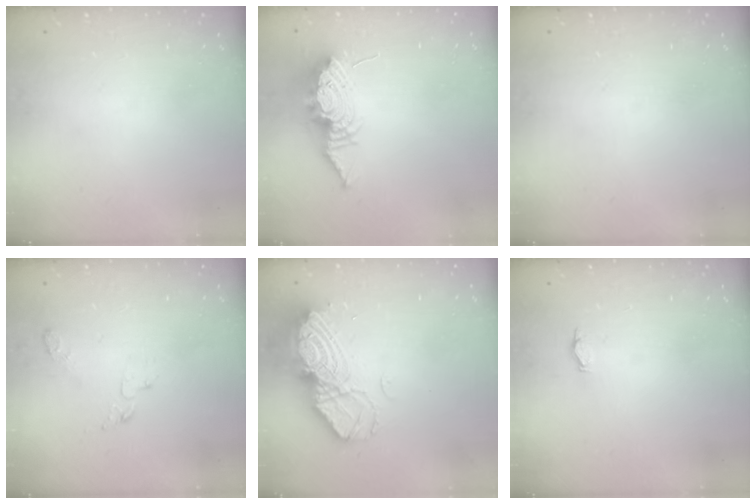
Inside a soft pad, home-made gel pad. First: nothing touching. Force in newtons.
{"total": 12.4, "press": 12.4, "slide": 1.0}
{"total": 0.0}
{"total": 3.7, "press": 3.6, "slide": 0.4}
{"total": 17.5, "press": 17.4, "slide": 2.0}
{"total": 2.2, "press": 1.9, "slide": 1.2}